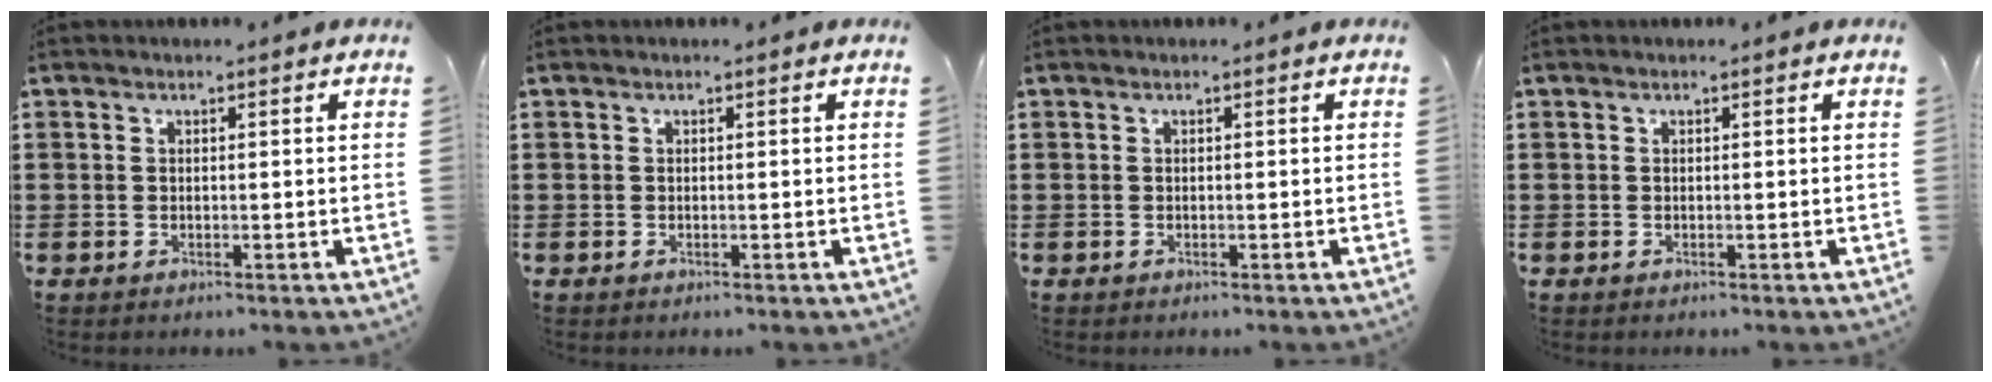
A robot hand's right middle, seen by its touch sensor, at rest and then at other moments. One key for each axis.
{"total": 0.0}
{"total": 0.0}
{"total": 0.0}